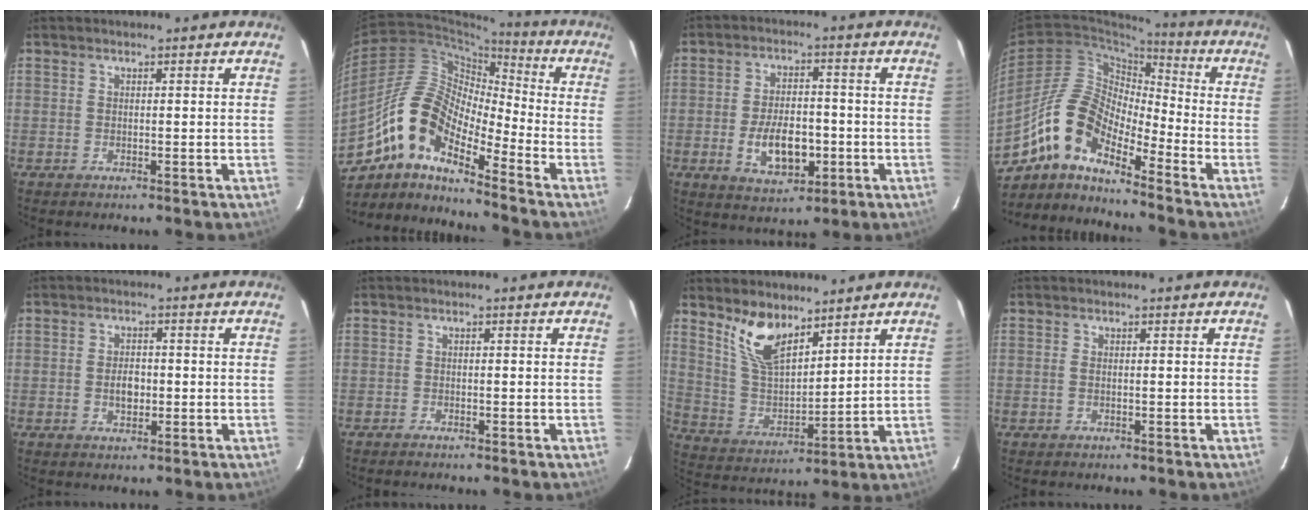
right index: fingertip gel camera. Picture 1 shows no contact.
{"total": 14.0, "force": [-9.2, 4.5, 9.5], "torque": [-0.157, 0.004, -0.189]}
{"total": 10.1, "force": [-2.7, 5.4, 8.1], "torque": [-0.156, 0.003, -0.034]}
{"total": 13.1, "force": [-9.6, 4.4, 7.7], "torque": [-0.133, 0.009, -0.199]}
{"total": 3.6, "force": [-0.6, 2.3, 2.7], "torque": [-0.048, 0.003, -0.009]}
{"total": 0.6, "force": [-0.6, 0.1, 0.1], "torque": [-0.005, -0.001, -0.011]}
{"total": 10.8, "force": [7.6, 4.5, 6.2], "torque": [-0.123, 0.002, 0.157]}
{"total": 0.9, "force": [-0.2, 0.4, 0.8], "torque": [-0.019, 0.000, -0.005]}